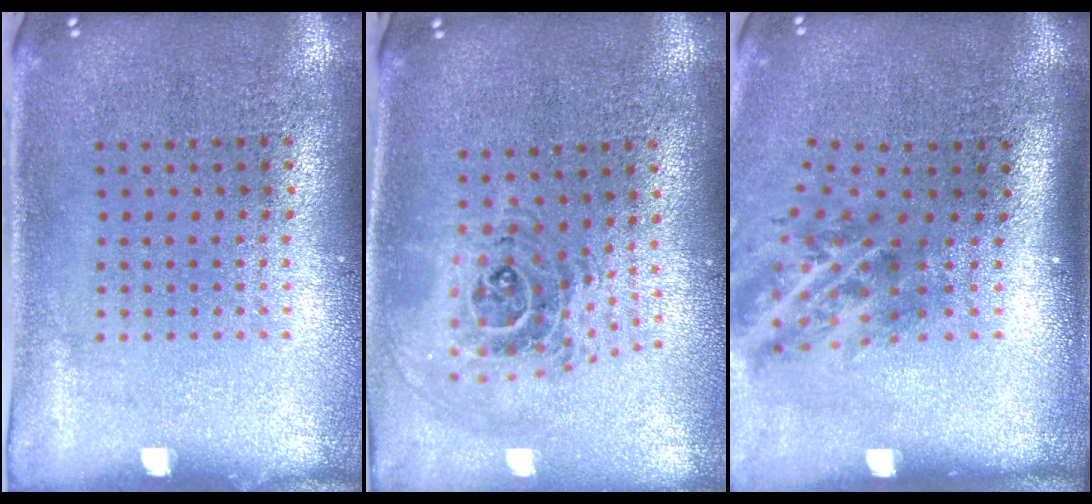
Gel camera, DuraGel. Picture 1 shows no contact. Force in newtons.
{"total": 1.2, "press": 1.1, "slide": 0.5}
{"total": 1.9, "press": 1.3, "slide": 1.5}